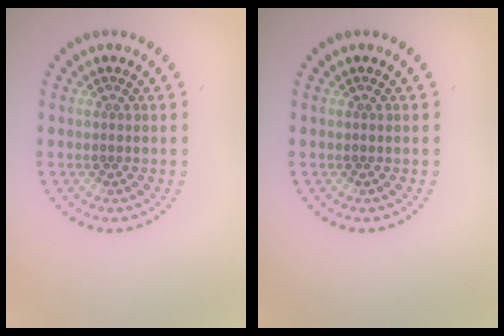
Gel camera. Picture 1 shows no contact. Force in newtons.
{"total": 0.0}